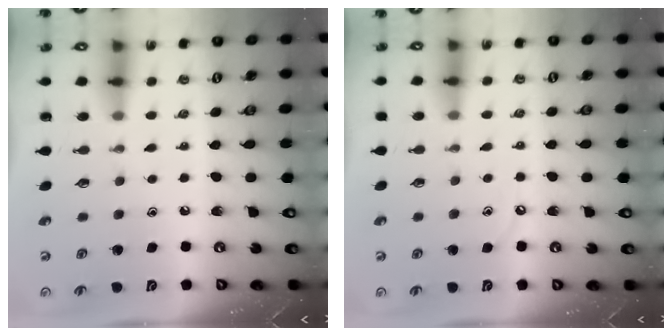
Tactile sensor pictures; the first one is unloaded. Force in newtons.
{"total": 3.3, "press": 3.3, "slide": 0.5}